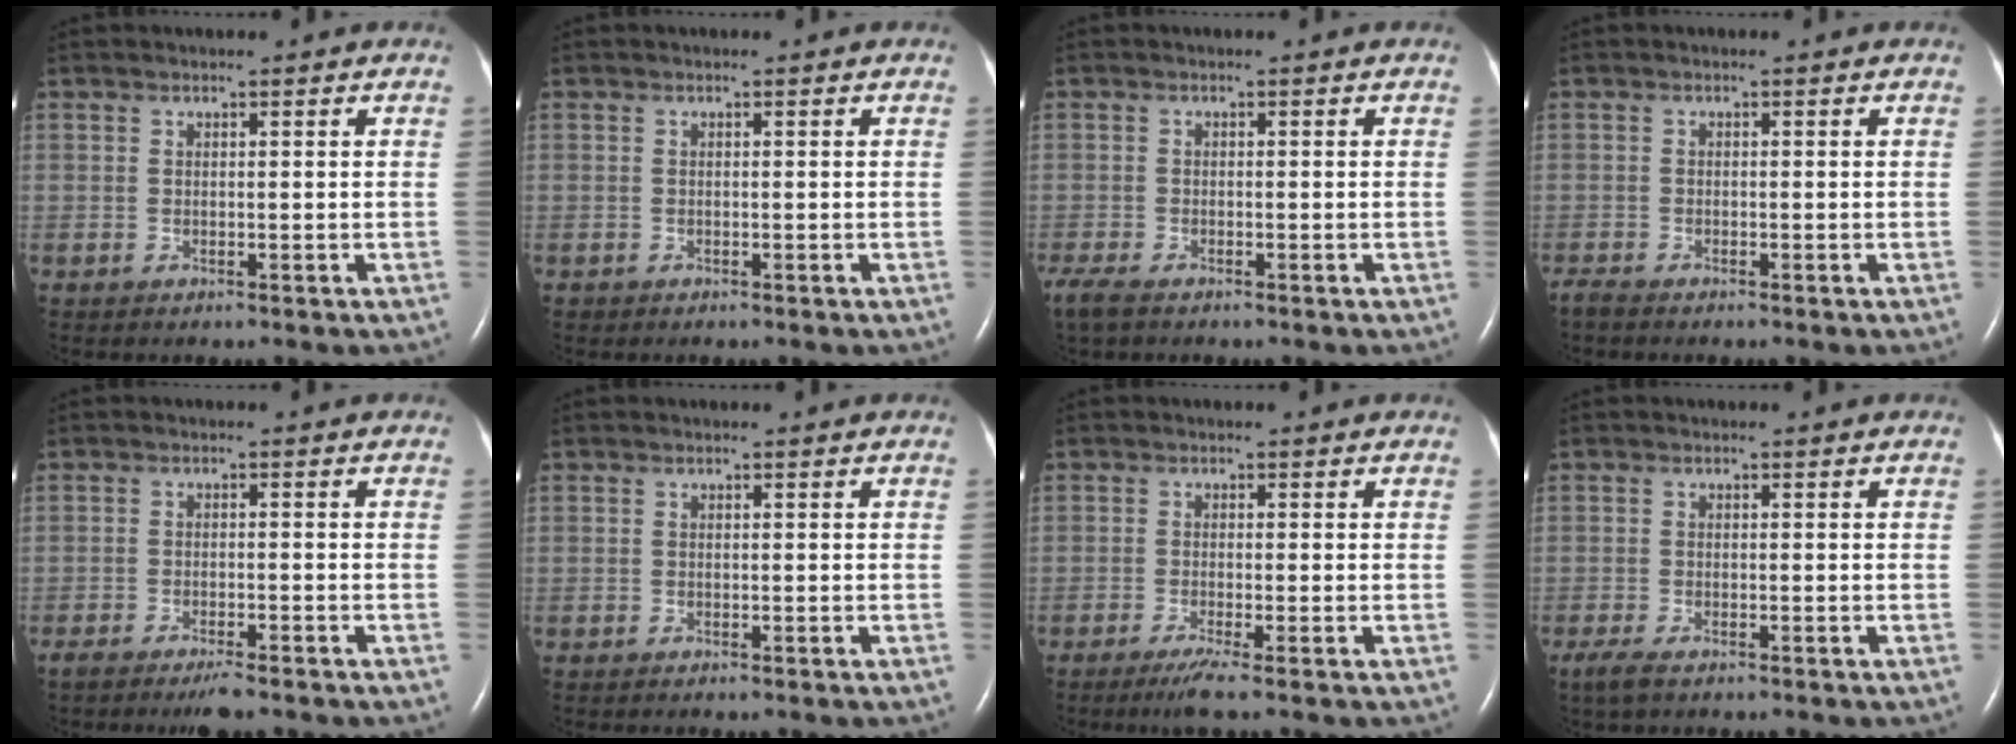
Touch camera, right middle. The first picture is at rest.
{"total": 0.0}
{"total": 5.0, "force": [-3.7, 1.8, 2.7], "torque": [-0.061, -0.014, -0.066]}
{"total": 1.2, "force": [-1.2, 0.1, 0.4], "torque": [-0.015, -0.003, -0.023]}
{"total": 4.4, "force": [-3.5, 0.6, 2.5], "torque": [-0.040, -0.009, -0.052]}
{"total": 0.0}
{"total": 2.9, "force": [-1.9, -0.4, 2.2], "torque": [-0.046, -0.011, -0.038]}
{"total": 2.9, "force": [-2.0, 0.9, 2.0], "torque": [-0.049, -0.010, -0.033]}